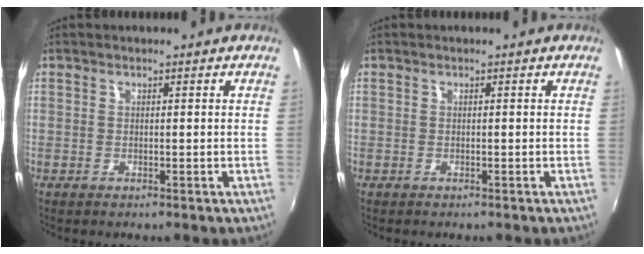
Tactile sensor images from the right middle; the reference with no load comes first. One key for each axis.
{"total": 0.0}